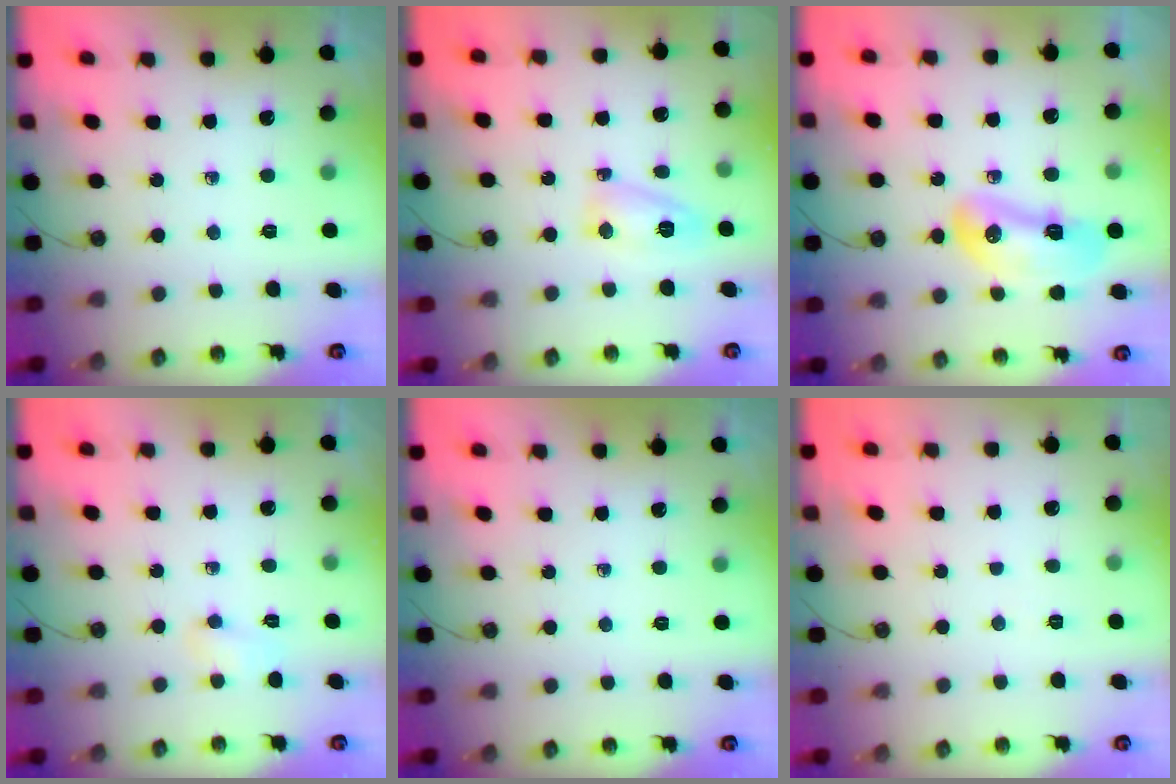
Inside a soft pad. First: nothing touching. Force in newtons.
{"total": 6.2, "press": 6.2, "slide": 0.6}
{"total": 14.8, "press": 12.3, "slide": 8.2}
{"total": 16.7, "press": 5.2, "slide": 15.9}
{"total": 0.0}
{"total": 13.1, "press": 2.6, "slide": 12.8}